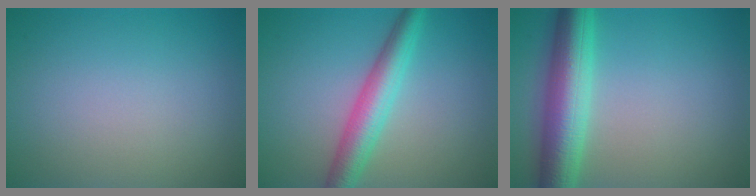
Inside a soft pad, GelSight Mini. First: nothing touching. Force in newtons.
{"total": 4.6, "press": 4.6, "slide": 0.0}
{"total": 7.0, "press": 7.0, "slide": 0.1}